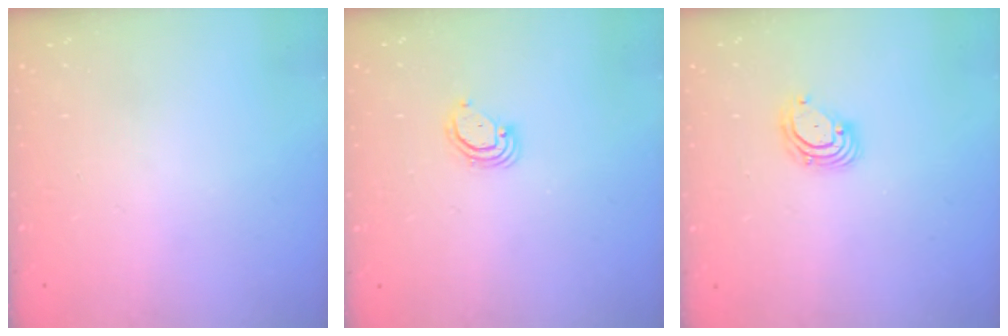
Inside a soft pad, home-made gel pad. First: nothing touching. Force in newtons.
{"total": 2.9, "press": 2.9, "slide": 0.2}
{"total": 3.9, "press": 3.9, "slide": 0.2}